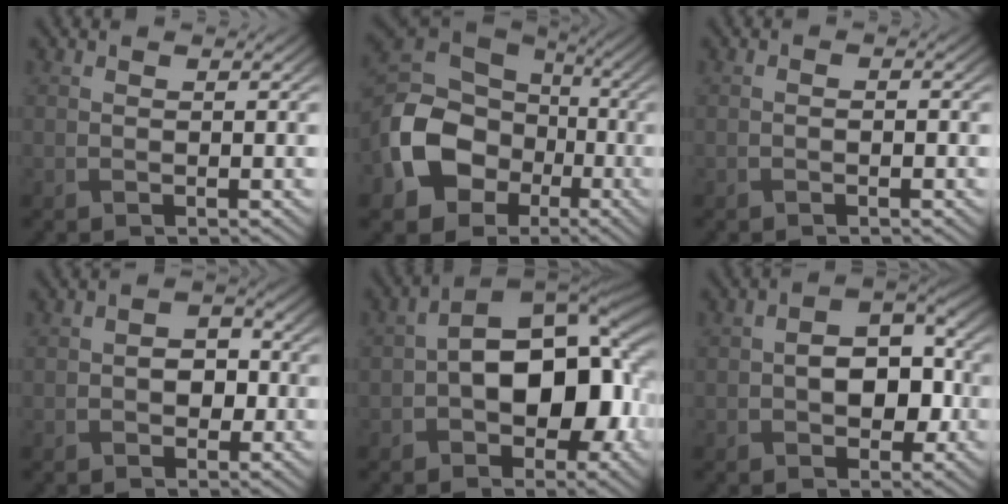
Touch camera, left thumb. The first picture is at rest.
{"total": 14.4, "force": [-4.3, 11.2, 8.0], "torque": [-0.205, -0.042, -0.083]}
{"total": 0.6, "force": [-0.3, 0.2, 0.5], "torque": [-0.007, 0.000, -0.004]}
{"total": 2.9, "force": [-0.5, 2.1, 1.9], "torque": [-0.032, -0.002, -0.013]}
{"total": 13.6, "force": [-0.8, 8.4, 10.7], "torque": [-0.157, 0.002, -0.010]}
{"total": 6.1, "force": [-0.9, 4.1, 4.4], "torque": [-0.067, -0.004, -0.020]}